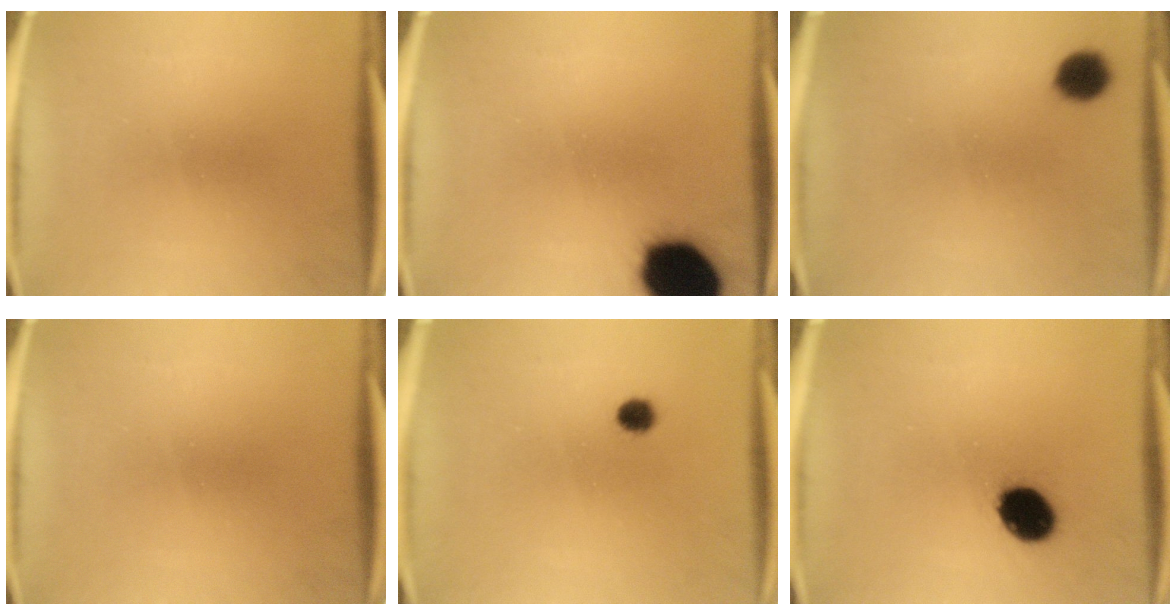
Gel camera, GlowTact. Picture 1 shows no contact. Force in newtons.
{"total": 18.6}
{"total": 5.3}
{"total": 0.0}
{"total": 2.6}
{"total": 10.0}